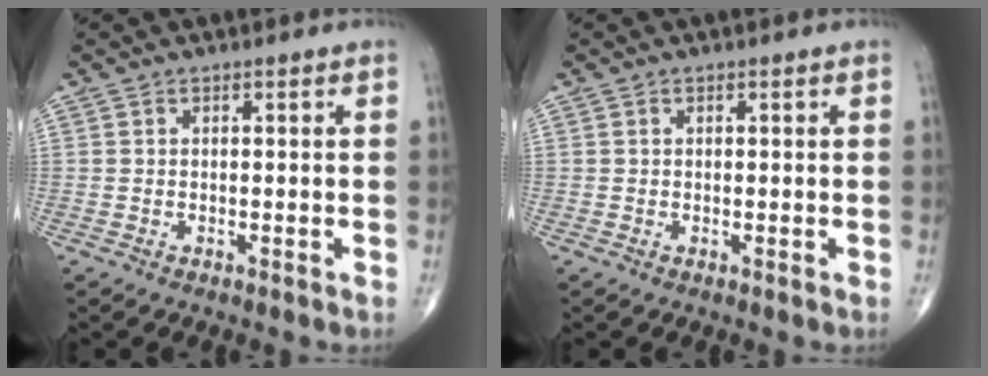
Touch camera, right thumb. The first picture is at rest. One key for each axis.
{"total": 0.0}